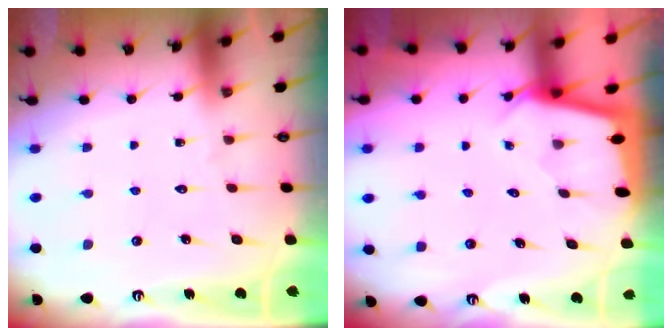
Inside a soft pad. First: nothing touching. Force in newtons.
{"total": 2.0, "press": 2.0, "slide": 0.1}